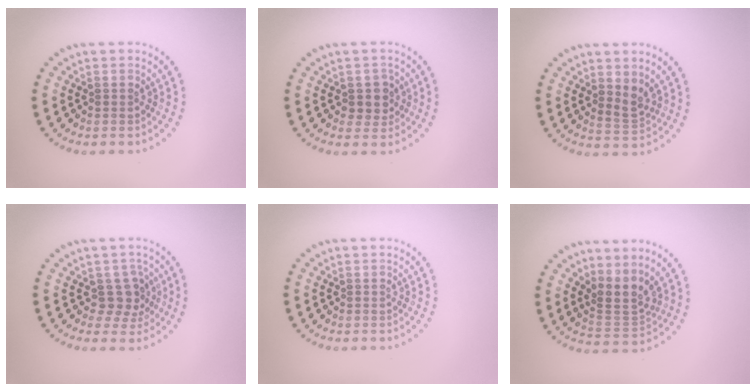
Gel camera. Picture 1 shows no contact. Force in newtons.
{"total": 2.1, "press": 1.9, "slide": 0.8}
{"total": 1.9, "press": 1.6, "slide": 1.1}
{"total": 2.5, "press": 1.9, "slide": 1.6}
{"total": 0.0}
{"total": 3.0, "press": 2.0, "slide": 2.2}